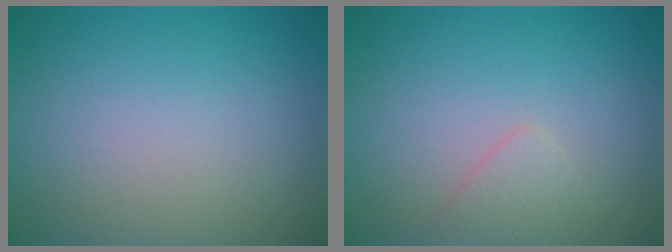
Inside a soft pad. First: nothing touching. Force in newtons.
{"total": 1.2, "press": 1.2, "slide": 0.1}